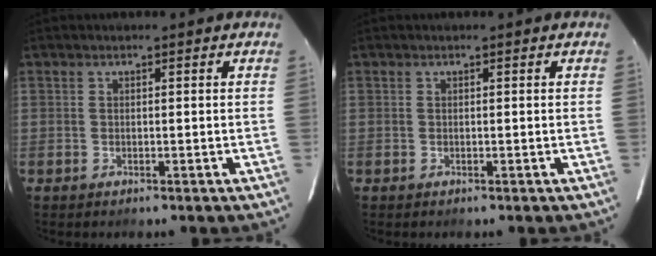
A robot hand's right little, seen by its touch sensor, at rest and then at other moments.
{"total": 0.0}